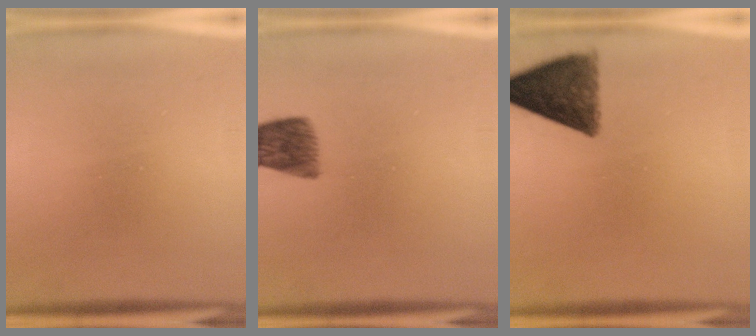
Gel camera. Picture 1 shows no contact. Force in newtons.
{"total": 6.5}
{"total": 9.2}